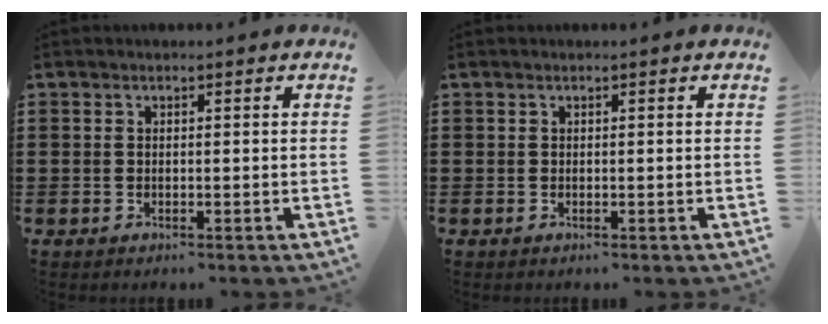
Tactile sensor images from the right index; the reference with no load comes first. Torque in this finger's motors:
{"motor_torque": [0.00, 0.00, 0.00, 0.00]}